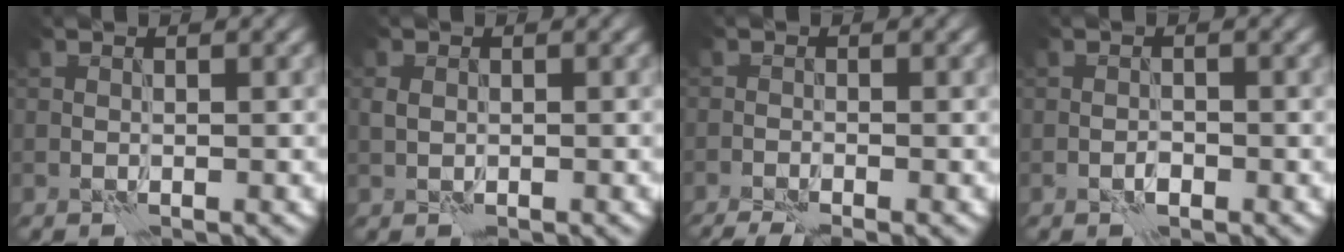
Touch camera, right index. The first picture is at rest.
{"total": 1.1, "force": [0.1, 0.8, 0.7], "torque": [-0.014, 0.001, 0.001]}
{"total": 3.0, "force": [-2.3, 0.4, 1.9], "torque": [-0.044, -0.006, -0.041]}
{"total": 0.9, "force": [-0.5, 0.4, 0.6], "torque": [-0.009, 0.003, -0.011]}